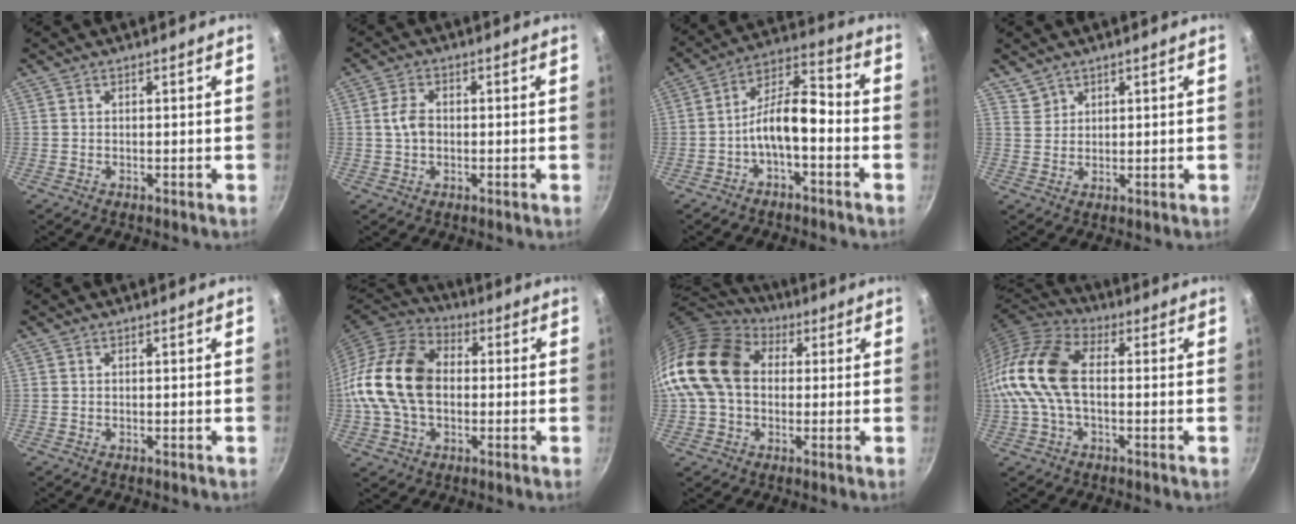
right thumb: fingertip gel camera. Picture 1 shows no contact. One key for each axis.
{"total": 4.1, "fx": -0.1, "fy": 2.9, "fz": 2.9, "tx": -0.052, "ty": 0.011, "tz": -0.005}
{"total": 9.8, "fx": -3.4, "fy": 4.3, "fz": 8.2, "tx": -0.133, "ty": 0.056, "tz": -0.065}
{"total": 2.6, "fx": 2.1, "fy": 1.5, "fz": -0.1, "tx": 0.018, "ty": 0.005, "tz": 0.045}
{"total": 0.0}
{"total": 18.6, "fx": -0.2, "fy": 13.0, "fz": 13.3, "tx": -0.239, "ty": 0.031, "tz": -0.018}
{"total": 19.4, "fx": 2.3, "fy": 14.4, "fz": 12.8, "tx": -0.235, "ty": 0.037, "tz": 0.029}
{"total": 14.1, "fx": -0.2, "fy": 8.2, "fz": 11.5, "tx": -0.223, "ty": 0.036, "tz": -0.024}